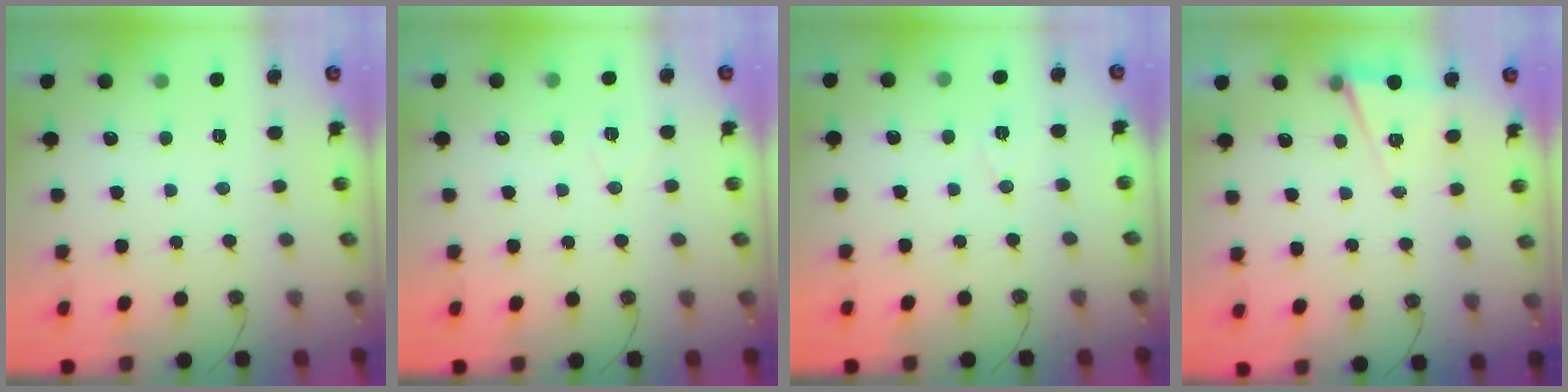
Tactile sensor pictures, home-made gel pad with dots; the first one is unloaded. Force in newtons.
{"total": 5.5, "press": 3.3, "slide": 4.4}
{"total": 6.3, "press": 4.4, "slide": 4.5}
{"total": 6.0, "press": 4.0, "slide": 4.5}